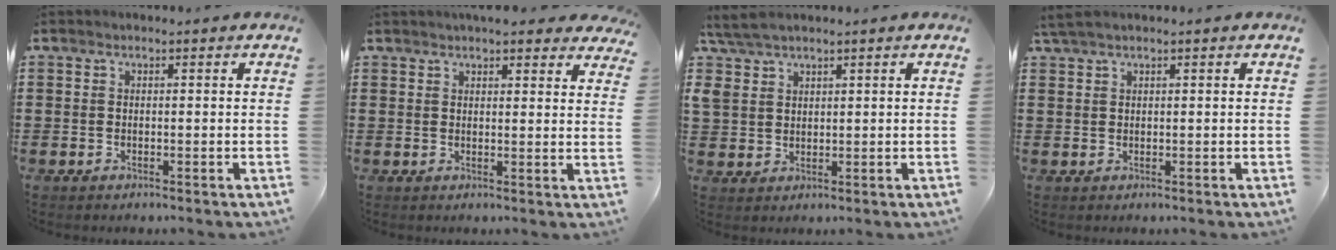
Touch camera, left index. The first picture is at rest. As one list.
[{"total": 3.8, "force": [3.5, 0.8, 1.4], "torque": [-0.027, -0.008, 0.063]}, {"total": 3.8, "force": [3.0, 1.9, 1.4], "torque": [-0.040, 0.008, 0.057]}, {"total": 1.6, "force": [1.2, 0.1, 1.1], "torque": [-0.023, 0.002, 0.022]}]